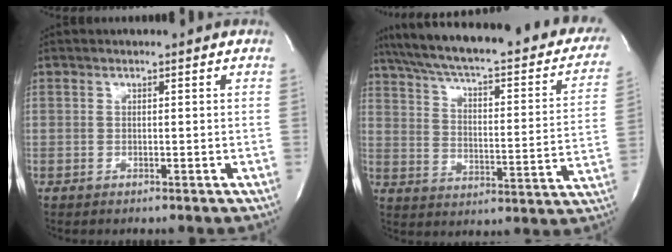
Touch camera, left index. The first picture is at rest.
{"total": 32.1, "force": [25.4, 7.1, 18.3], "torque": [-0.280, -0.015, 0.320]}